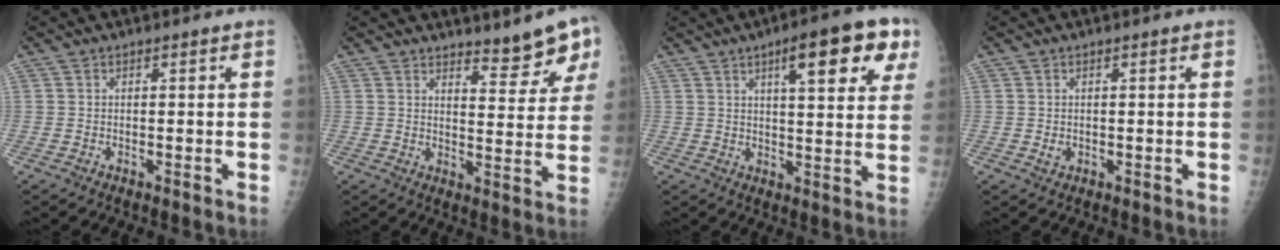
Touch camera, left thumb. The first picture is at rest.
{"total": 7.0, "force": [5.6, 1.9, 3.8], "torque": [-0.020, -0.046, 0.075]}
{"total": 14.1, "force": [6.8, 4.1, 11.7], "torque": [-0.123, -0.012, 0.085]}
{"total": 1.0, "force": [-0.1, 0.8, 0.6], "torque": [-0.001, 0.000, 0.002]}